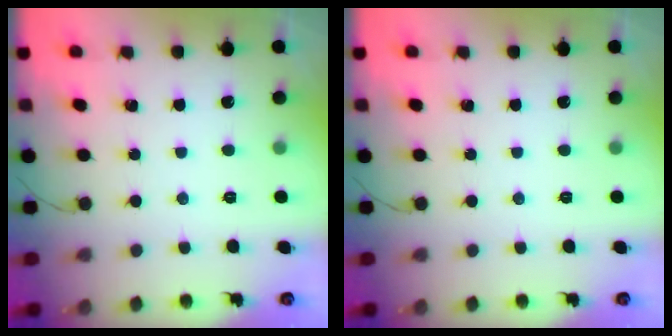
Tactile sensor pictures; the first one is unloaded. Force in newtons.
{"total": 0.0}